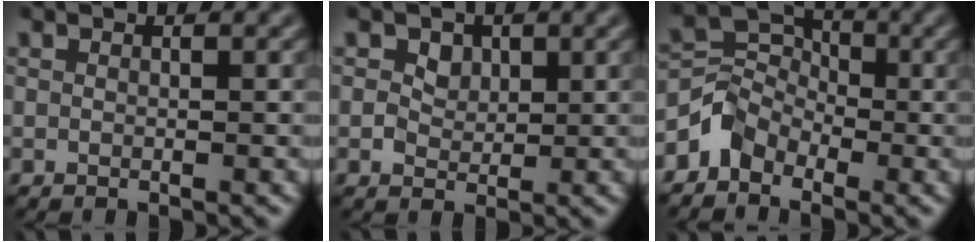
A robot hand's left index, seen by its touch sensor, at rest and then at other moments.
{"total": 1.6, "force": [0.5, 1.4, 0.6], "torque": [-0.017, -0.007, 0.008]}
{"total": 3.4, "force": [-2.4, 2.3, 0.8], "torque": [-0.016, 0.009, -0.057]}